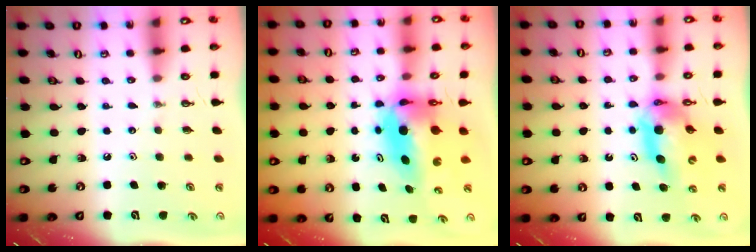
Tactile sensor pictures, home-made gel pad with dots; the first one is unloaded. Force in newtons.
{"total": 10.1, "press": 9.0, "slide": 4.5}
{"total": 10.6, "press": 10.6, "slide": 1.1}